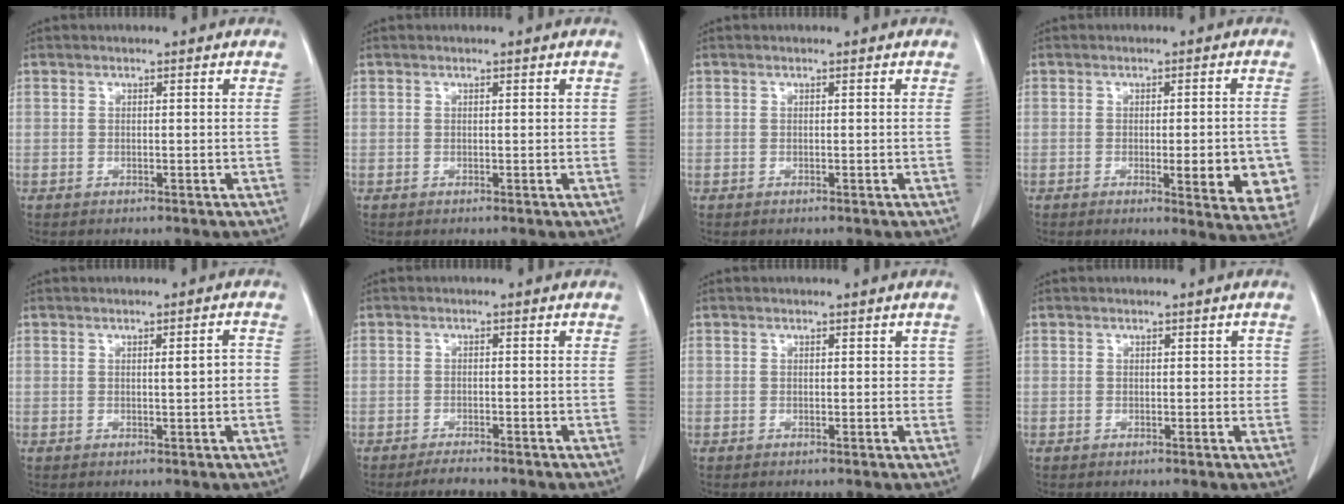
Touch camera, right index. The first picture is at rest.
{"total": 0.5, "force": [0.2, 0.4, 0.3], "torque": [0.001, 0.002, 0.002]}
{"total": 0.0}
{"total": 11.0, "force": [-2.7, 2.5, 10.4], "torque": [-0.092, -0.009, -0.027]}
{"total": 2.3, "force": [0.0, 0.3, 2.3], "torque": [-0.032, 0.003, 0.000]}
{"total": 2.1, "force": [-2.0, 0.4, 0.7], "torque": [-0.016, -0.004, -0.031]}
{"total": 1.5, "force": [0.4, 1.1, 0.8], "torque": [0.002, 0.008, 0.002]}
{"total": 1.3, "force": [0.2, 1.0, 0.9], "torque": [-0.004, 0.008, 0.001]}